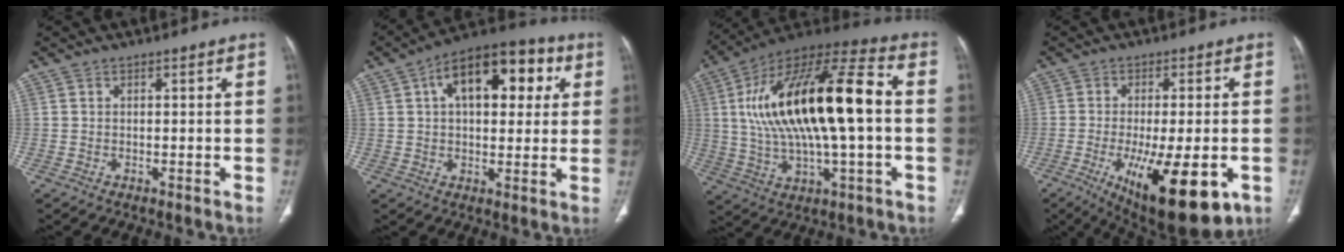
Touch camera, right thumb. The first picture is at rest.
{"total": 17.7, "force": [5.5, 9.5, 13.9], "torque": [-0.167, 0.021, 0.075]}
{"total": 27.1, "force": [1.9, 9.7, 25.3], "torque": [-0.467, 0.030, 0.026]}
{"total": 19.1, "force": [-6.9, 6.5, 16.6], "torque": [-0.238, -0.016, -0.088]}